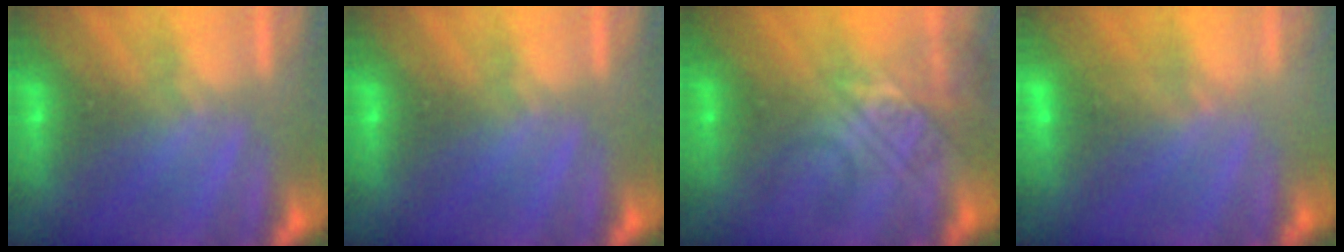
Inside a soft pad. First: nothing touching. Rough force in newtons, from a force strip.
{"total": 0.0}
{"total": 2.4}
{"total": 3.8}